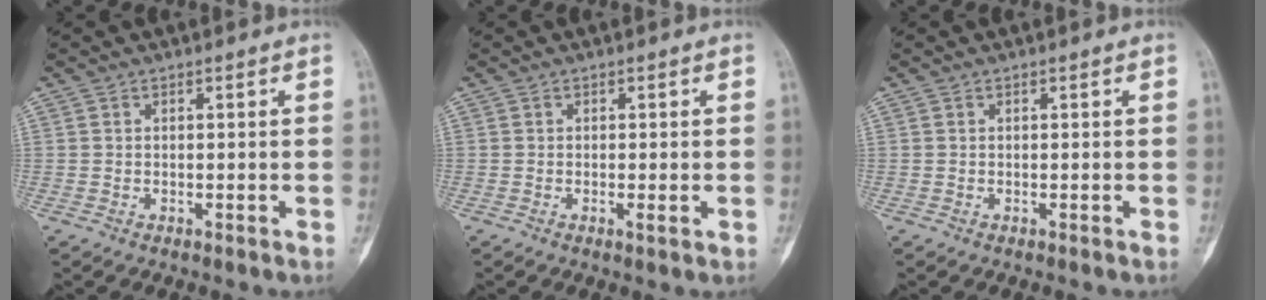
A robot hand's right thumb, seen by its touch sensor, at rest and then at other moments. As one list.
[{"total": 1.2, "force": [-0.3, 0.2, 1.1], "torque": [-0.016, -0.003, -0.005]}, {"total": 0.0}]